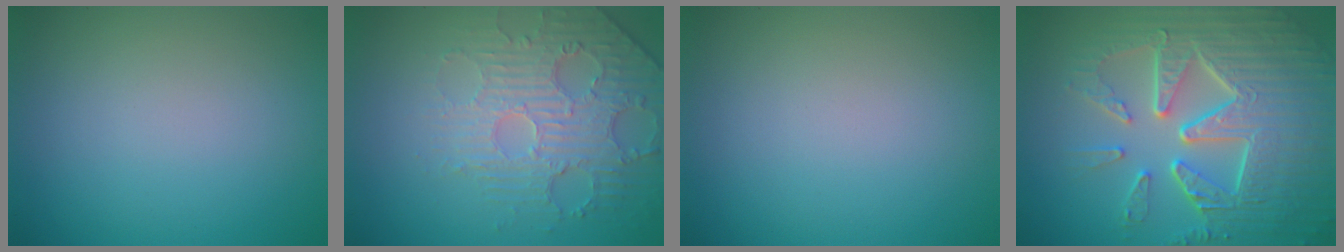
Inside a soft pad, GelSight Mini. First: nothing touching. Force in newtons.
{"total": 4.8, "press": 4.0, "slide": 2.8}
{"total": 0.0}
{"total": 9.6, "press": 6.5, "slide": 7.1}